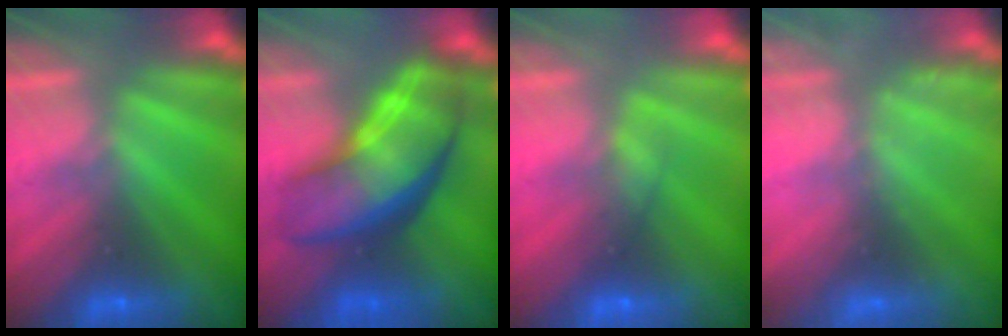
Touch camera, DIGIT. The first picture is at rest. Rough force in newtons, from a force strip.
{"total": 7.5}
{"total": 3.0}
{"total": 2.4}